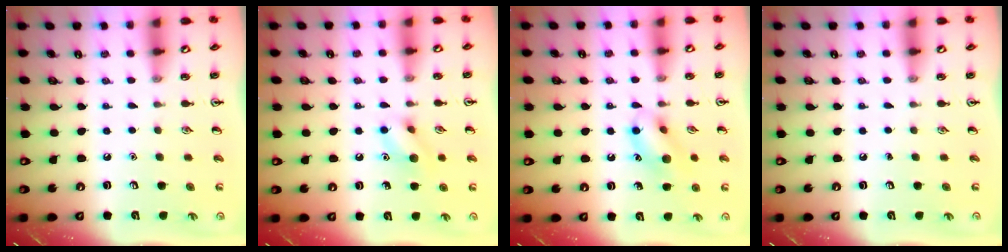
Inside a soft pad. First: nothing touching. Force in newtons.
{"total": 8.9, "press": 8.9, "slide": 0.6}
{"total": 9.9, "press": 9.9, "slide": 0.5}
{"total": 0.0}